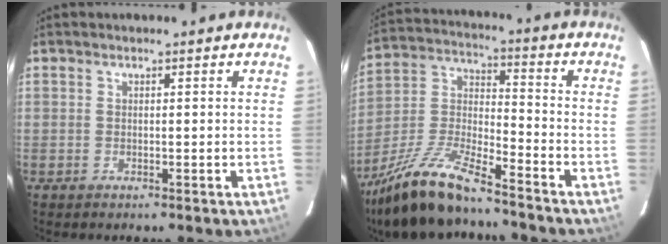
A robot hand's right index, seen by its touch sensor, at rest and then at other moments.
{"total": 16.5, "force": [-13.1, 2.9, 9.7], "torque": [-0.216, -0.009, -0.253]}